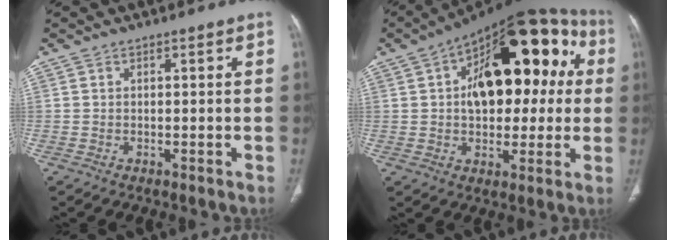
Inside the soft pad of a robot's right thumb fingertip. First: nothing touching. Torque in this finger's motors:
{"motor_torque": [-0.75, 2.30, 1.07, -0.79, 0.22]}